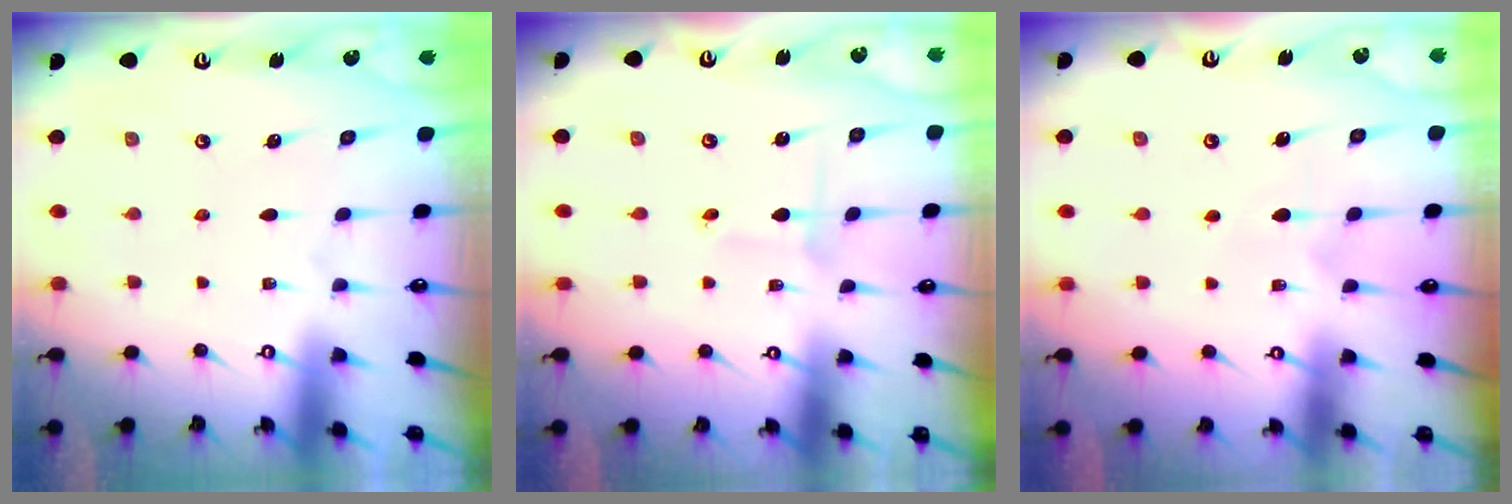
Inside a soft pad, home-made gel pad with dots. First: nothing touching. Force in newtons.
{"total": 2.3, "press": 2.3, "slide": 0.2}
{"total": 4.6, "press": 4.5, "slide": 0.5}